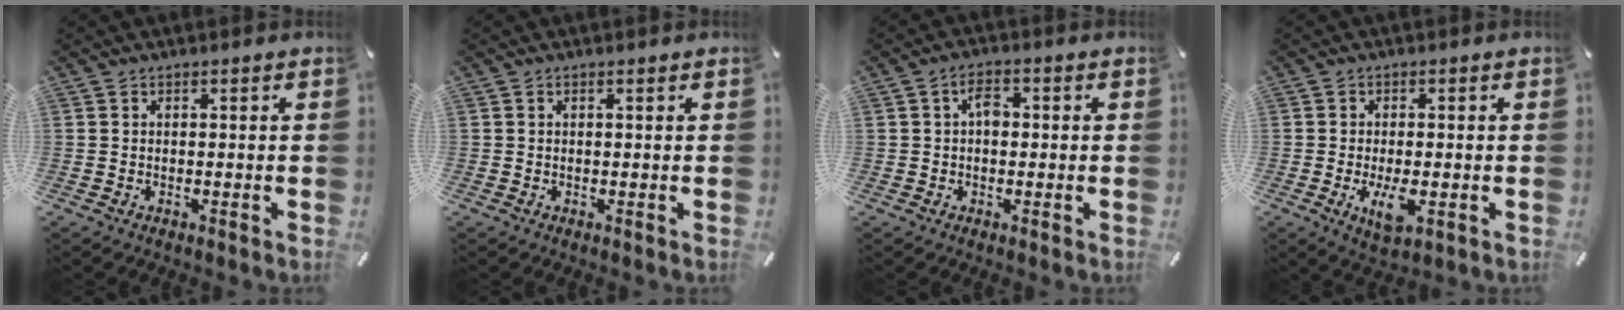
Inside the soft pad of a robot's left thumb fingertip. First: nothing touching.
{"total": 0.0}
{"total": 3.4, "force": [0.2, 2.1, 2.7], "torque": [-0.044, 0.006, 0.000]}
{"total": 6.1, "force": [-1.5, 2.7, 5.3], "torque": [-0.102, -0.010, -0.026]}